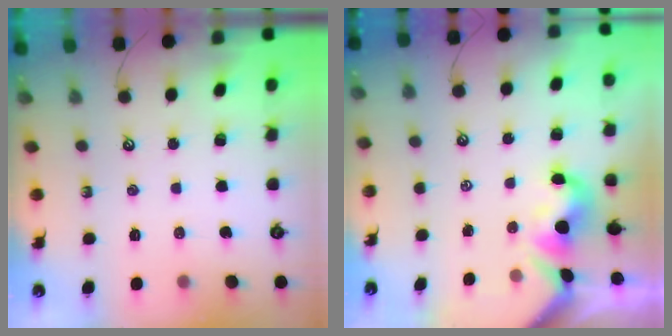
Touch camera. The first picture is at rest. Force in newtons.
{"total": 0.9, "press": 0.5, "slide": 0.7}